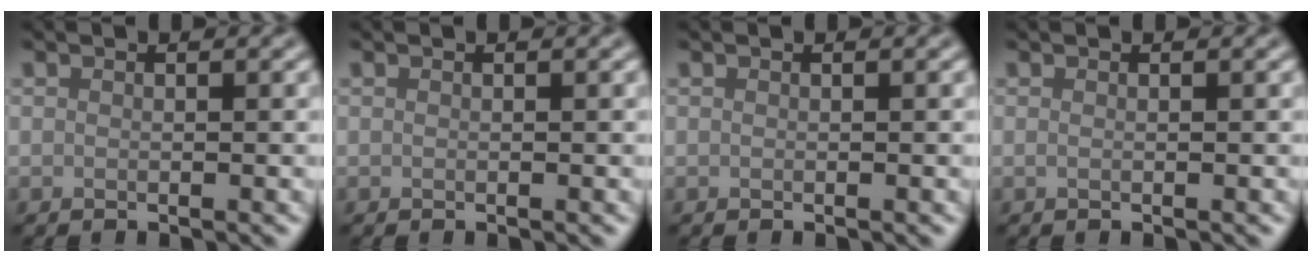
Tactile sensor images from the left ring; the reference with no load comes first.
{"total": 0.0}
{"total": 0.0}
{"total": 0.0}